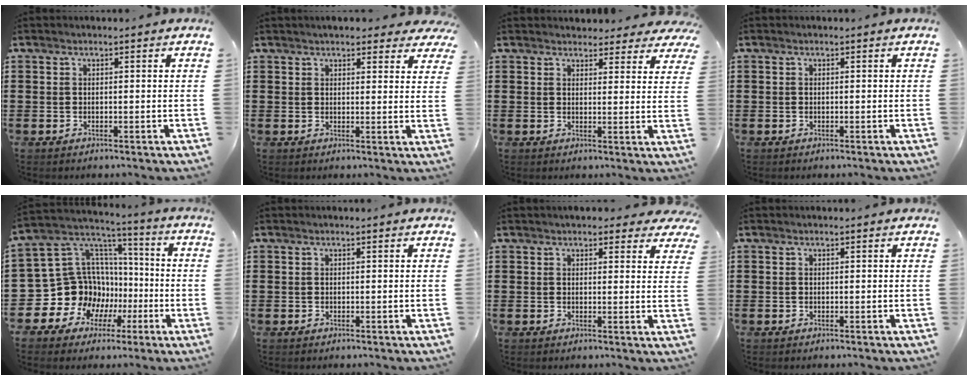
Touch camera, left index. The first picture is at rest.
{"total": 3.3, "force": [3.0, 0.6, 1.0], "torque": [-0.021, -0.007, 0.054]}
{"total": 3.6, "force": [3.4, 1.0, 0.7], "torque": [-0.009, -0.013, 0.059]}
{"total": 0.0}
{"total": 14.1, "force": [-2.6, 13.3, 4.0], "torque": [-0.124, -0.029, -0.014]}
{"total": 0.0}
{"total": 2.9, "force": [2.6, 0.9, 0.9], "torque": [-0.012, -0.008, 0.044]}
{"total": 0.0}